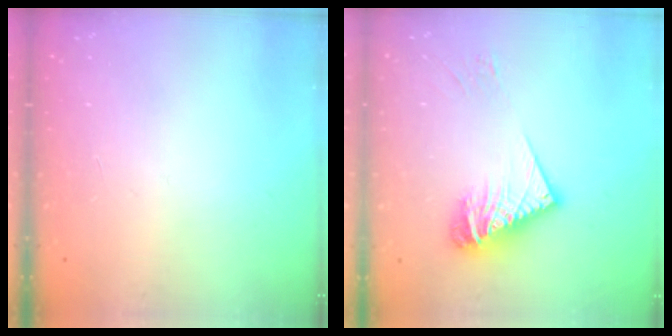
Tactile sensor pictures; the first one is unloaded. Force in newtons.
{"total": 12.3, "press": 12.3, "slide": 1.2}